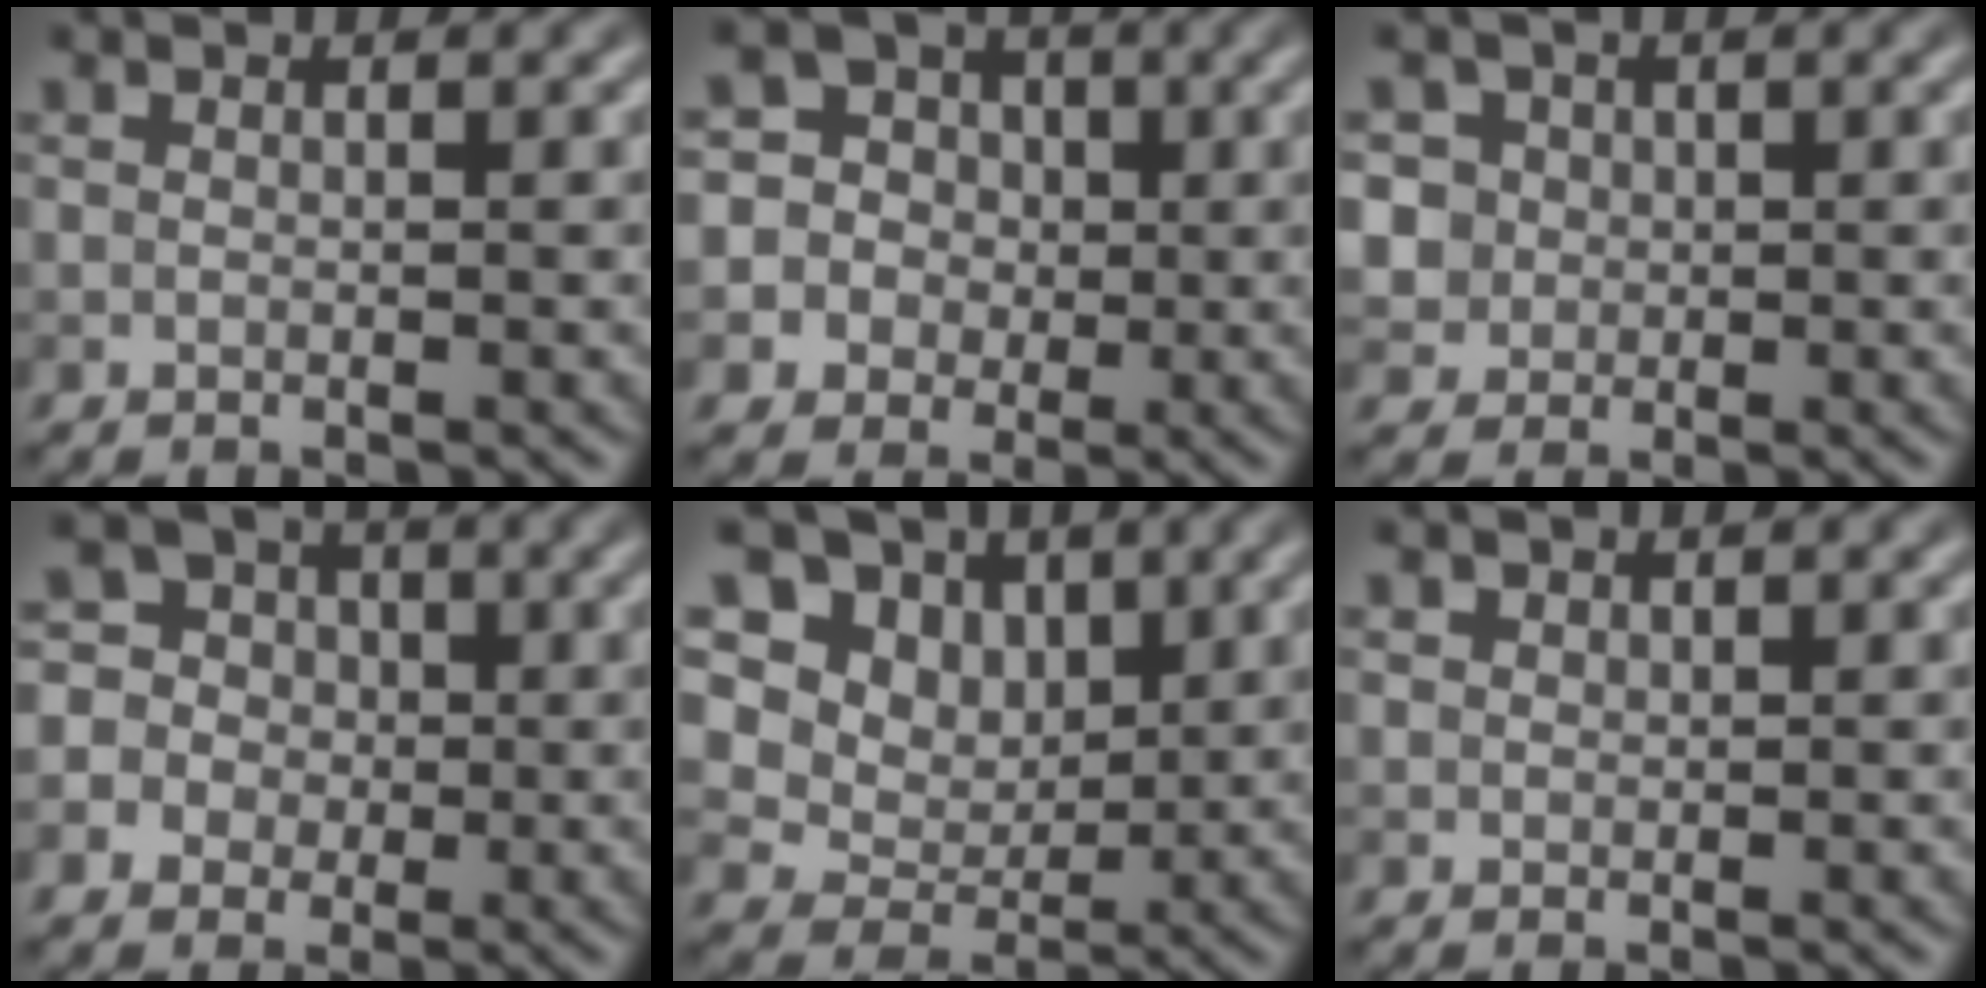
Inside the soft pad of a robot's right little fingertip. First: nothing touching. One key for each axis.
{"total": 7.3, "fx": 0.2, "fy": 7.1, "fz": 1.5, "tx": -0.046, "ty": 0.032, "tz": -0.005}
{"total": 5.1, "fx": 1.7, "fy": 4.5, "fz": 1.7, "tx": -0.026, "ty": 0.023, "tz": 0.017}
{"total": 6.7, "fx": -1.0, "fy": 6.5, "fz": 1.5, "tx": -0.032, "ty": 0.026, "tz": -0.049}
{"total": 11.8, "fx": 5.7, "fy": 8.6, "fz": 5.8, "tx": -0.112, "ty": 0.011, "tz": 0.102}
{"total": 0.9, "fx": 0.6, "fy": 0.7, "fz": 0.1, "tx": 0.001, "ty": -0.003, "tz": 0.010}